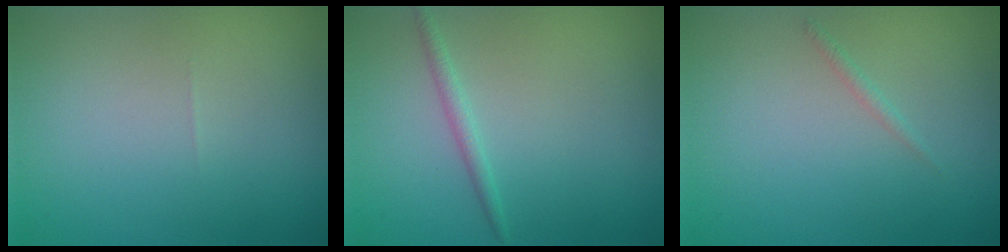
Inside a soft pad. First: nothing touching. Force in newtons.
{"total": 1.2, "press": 1.2, "slide": 0.1}
{"total": 0.6, "press": 0.6, "slide": 0.0}